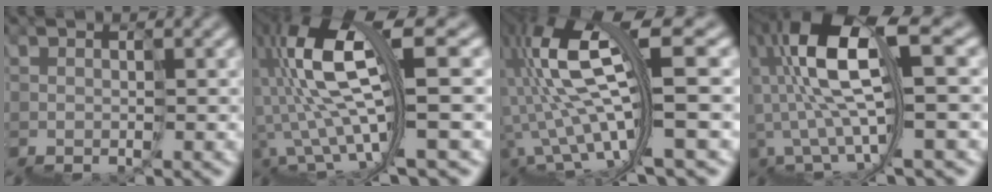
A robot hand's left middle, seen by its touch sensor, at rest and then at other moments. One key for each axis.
{"total": 6.8, "fx": 0.6, "fy": 0.9, "fz": 6.8, "tx": -0.141, "ty": 0.034, "tz": -0.003}
{"total": 7.6, "fx": 0.5, "fy": 0.8, "fz": 7.5, "tx": -0.154, "ty": 0.038, "tz": 0.002}
{"total": 7.1, "fx": 1.1, "fy": 1.4, "fz": 6.9, "tx": -0.138, "ty": 0.032, "tz": 0.009}